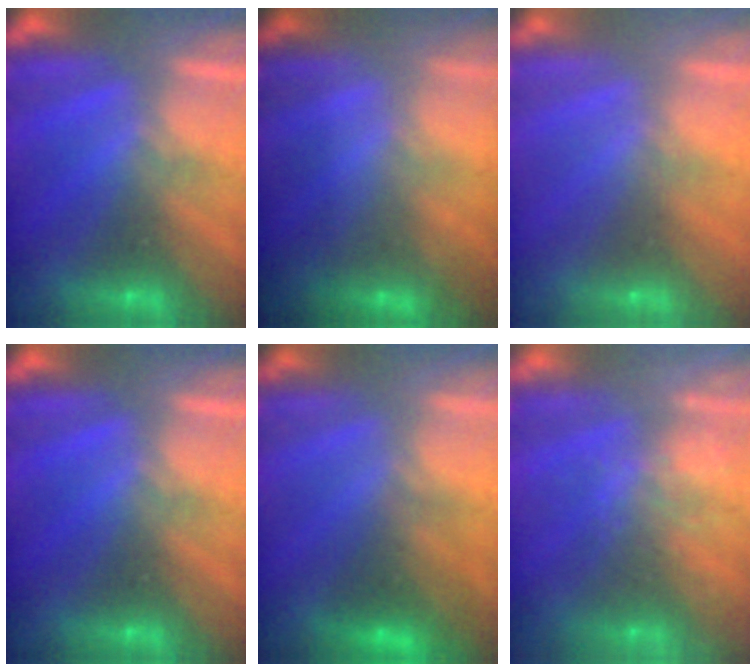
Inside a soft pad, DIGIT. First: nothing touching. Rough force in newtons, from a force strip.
{"total": 1.6}
{"total": 3.4}
{"total": 0.0}
{"total": 2.8}
{"total": 9.1}